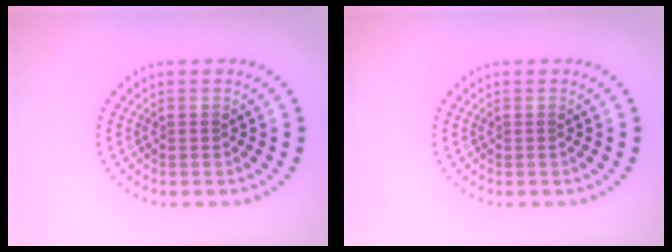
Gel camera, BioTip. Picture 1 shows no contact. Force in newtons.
{"total": 0.0}